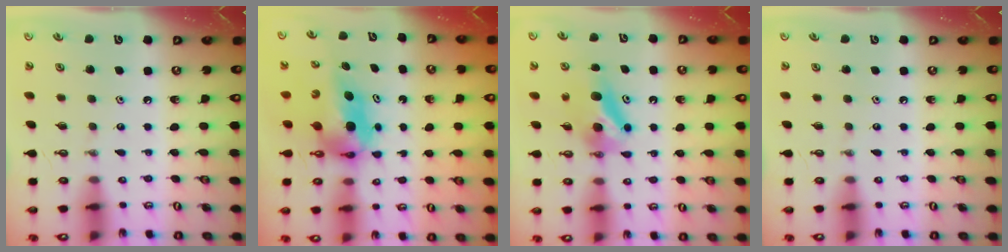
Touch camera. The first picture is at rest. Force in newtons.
{"total": 6.0, "press": 6.0, "slide": 0.4}
{"total": 6.8, "press": 6.3, "slide": 2.5}
{"total": 0.0}